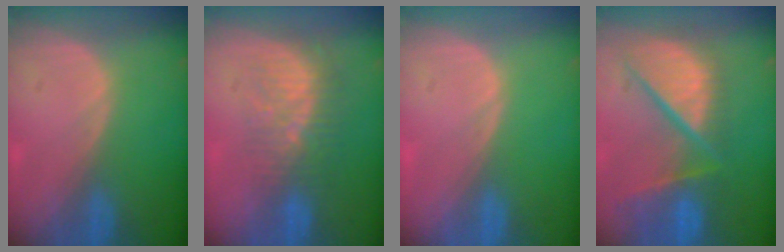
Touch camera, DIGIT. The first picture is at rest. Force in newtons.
{"total": 8.6, "press": 7.5, "slide": 4.3}
{"total": 0.0}
{"total": 12.3, "press": 10.1, "slide": 7.0}